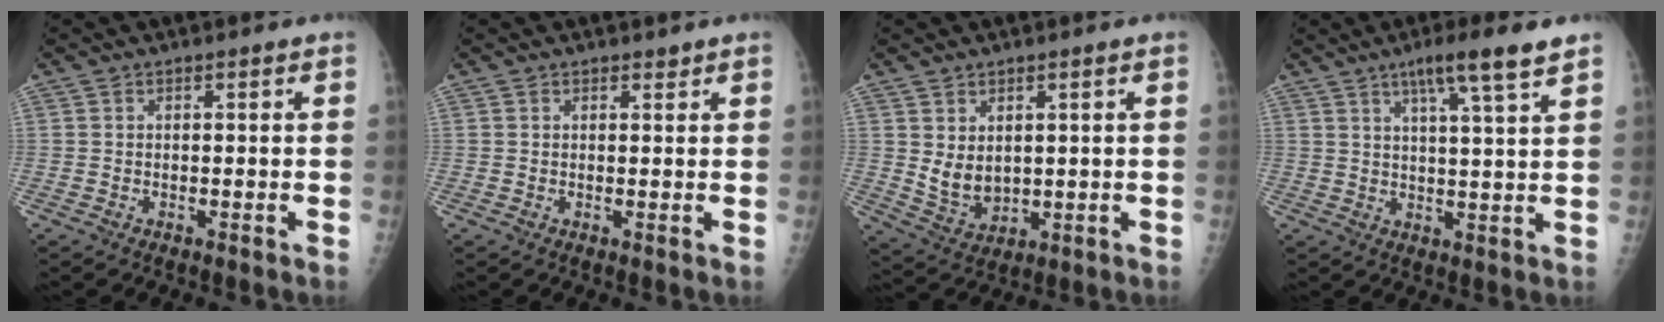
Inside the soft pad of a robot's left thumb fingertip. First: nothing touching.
{"total": 0.8, "force": [0.7, 0.4, 0.2], "torque": [0.003, -0.005, 0.008]}
{"total": 5.5, "force": [1.4, 3.8, 3.8], "torque": [-0.053, -0.021, 0.044]}
{"total": 8.5, "force": [5.4, 0.1, 6.6], "torque": [-0.107, -0.021, 0.084]}